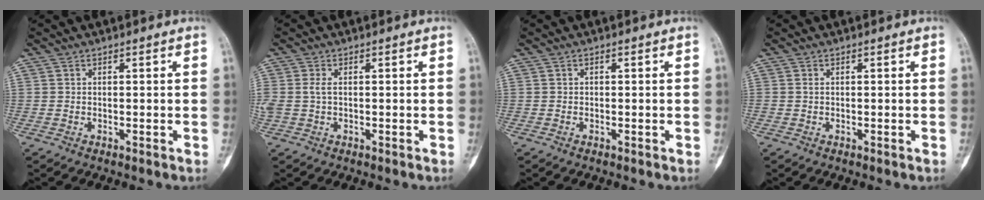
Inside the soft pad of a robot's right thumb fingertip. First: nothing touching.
{"total": 2.5, "force": [0.1, 1.4, 2.0], "torque": [-0.063, 0.005, 0.004]}
{"total": 0.0}
{"total": 0.0}